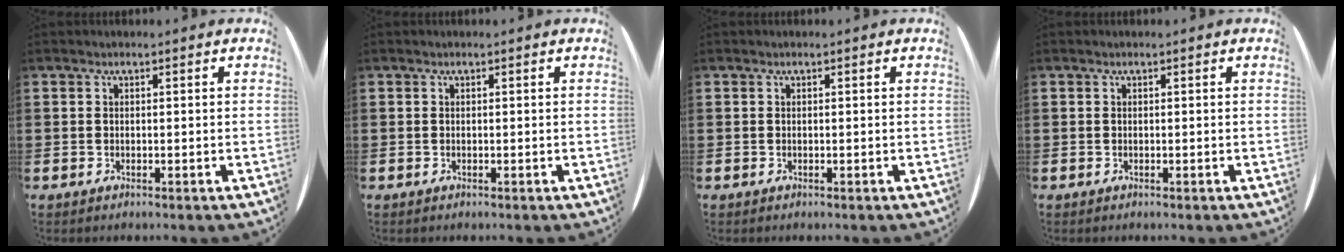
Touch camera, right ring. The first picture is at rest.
{"total": 0.0}
{"total": 0.0}
{"total": 0.0}